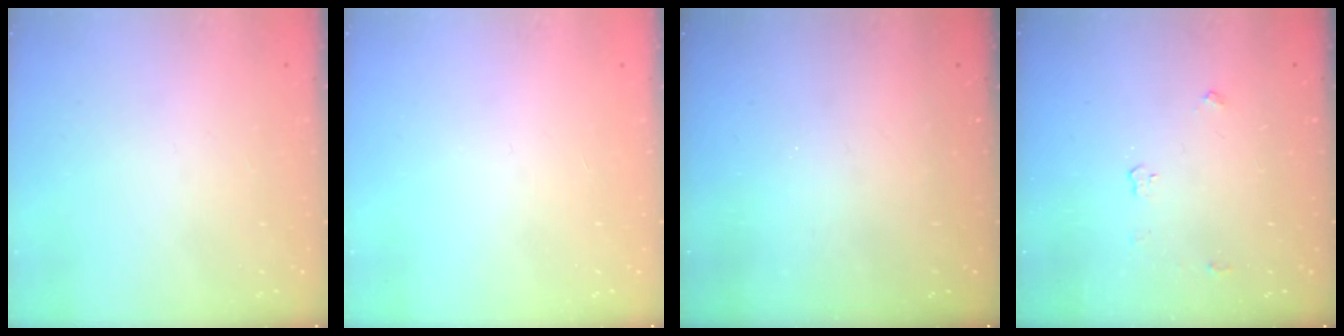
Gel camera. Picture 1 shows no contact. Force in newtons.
{"total": 0.0}
{"total": 0.0}
{"total": 3.3, "press": 3.2, "slide": 0.4}